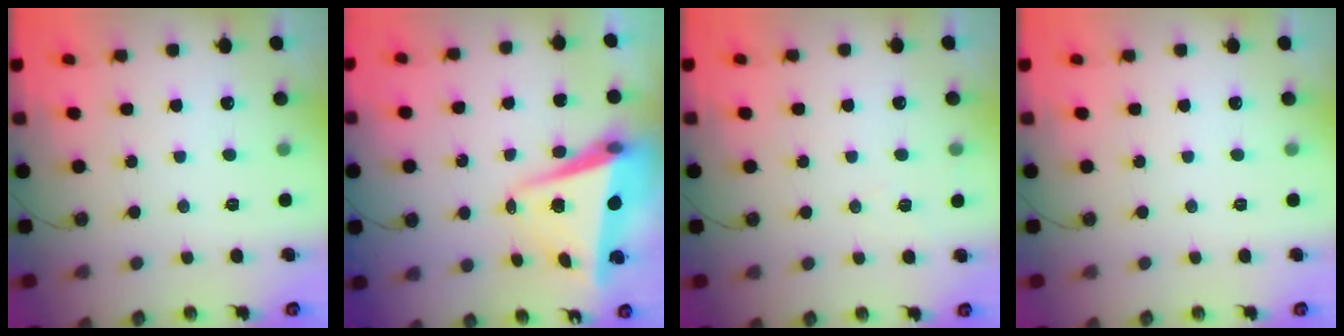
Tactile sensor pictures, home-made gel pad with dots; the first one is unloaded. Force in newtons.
{"total": 6.6, "press": 6.3, "slide": 1.8}
{"total": 5.8, "press": 4.8, "slide": 3.3}
{"total": 0.0}